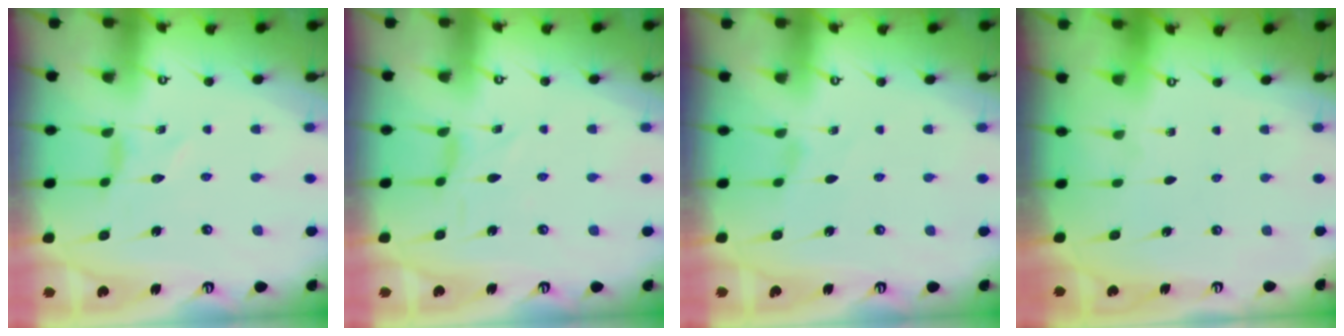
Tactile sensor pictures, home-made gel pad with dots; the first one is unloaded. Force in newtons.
{"total": 0.0}
{"total": 0.0}
{"total": 0.0}